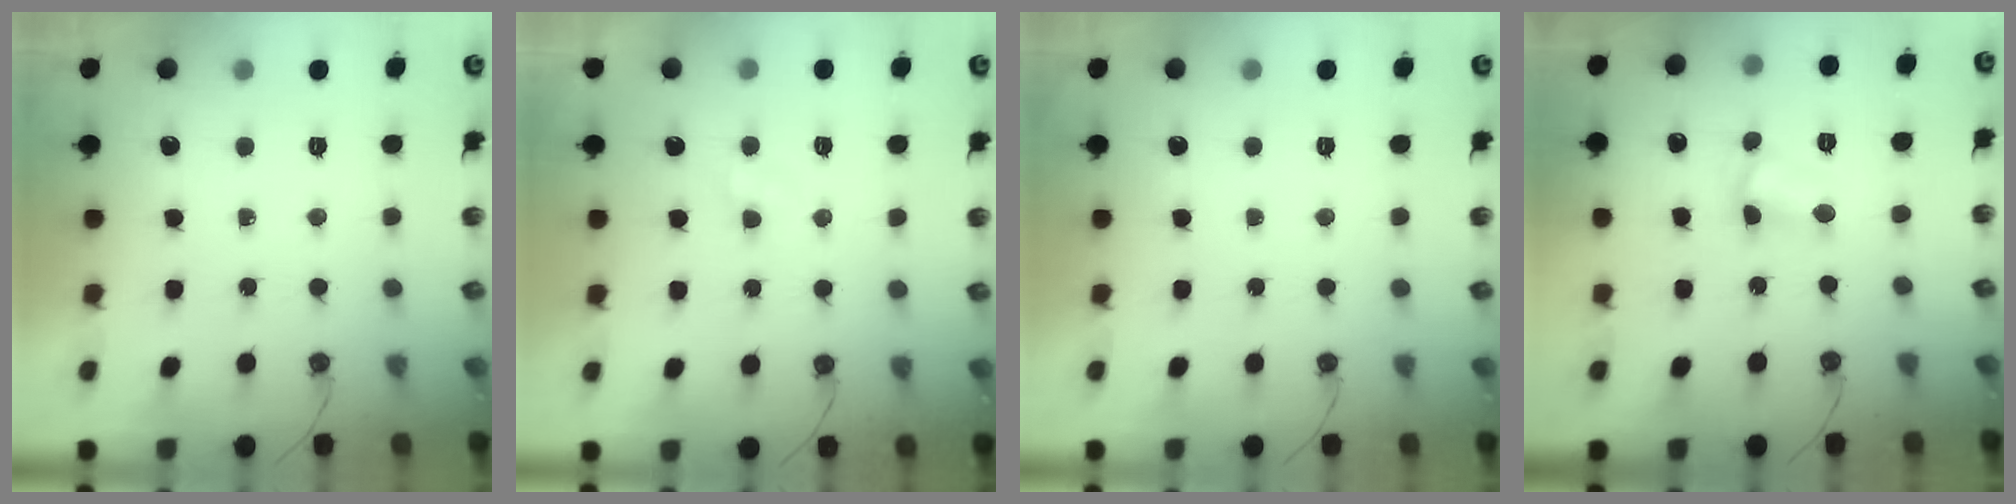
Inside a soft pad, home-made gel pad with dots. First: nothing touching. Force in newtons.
{"total": 2.2, "press": 2.2, "slide": 0.3}
{"total": 0.0}
{"total": 3.4, "press": 3.4, "slide": 0.2}